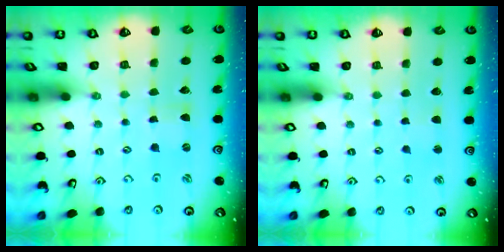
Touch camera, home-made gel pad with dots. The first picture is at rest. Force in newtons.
{"total": 1.6, "press": 1.5, "slide": 0.3}